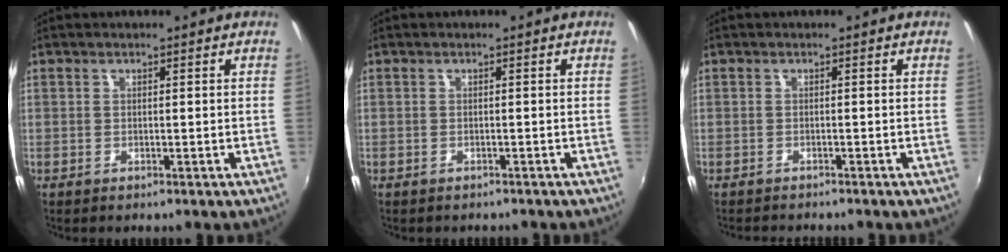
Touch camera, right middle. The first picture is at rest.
{"total": 1.4, "force": [-1.2, 0.6, 0.3], "torque": [-0.012, -0.006, -0.015]}
{"total": 2.3, "force": [-2.2, 0.2, 0.5], "torque": [-0.021, -0.015, -0.038]}